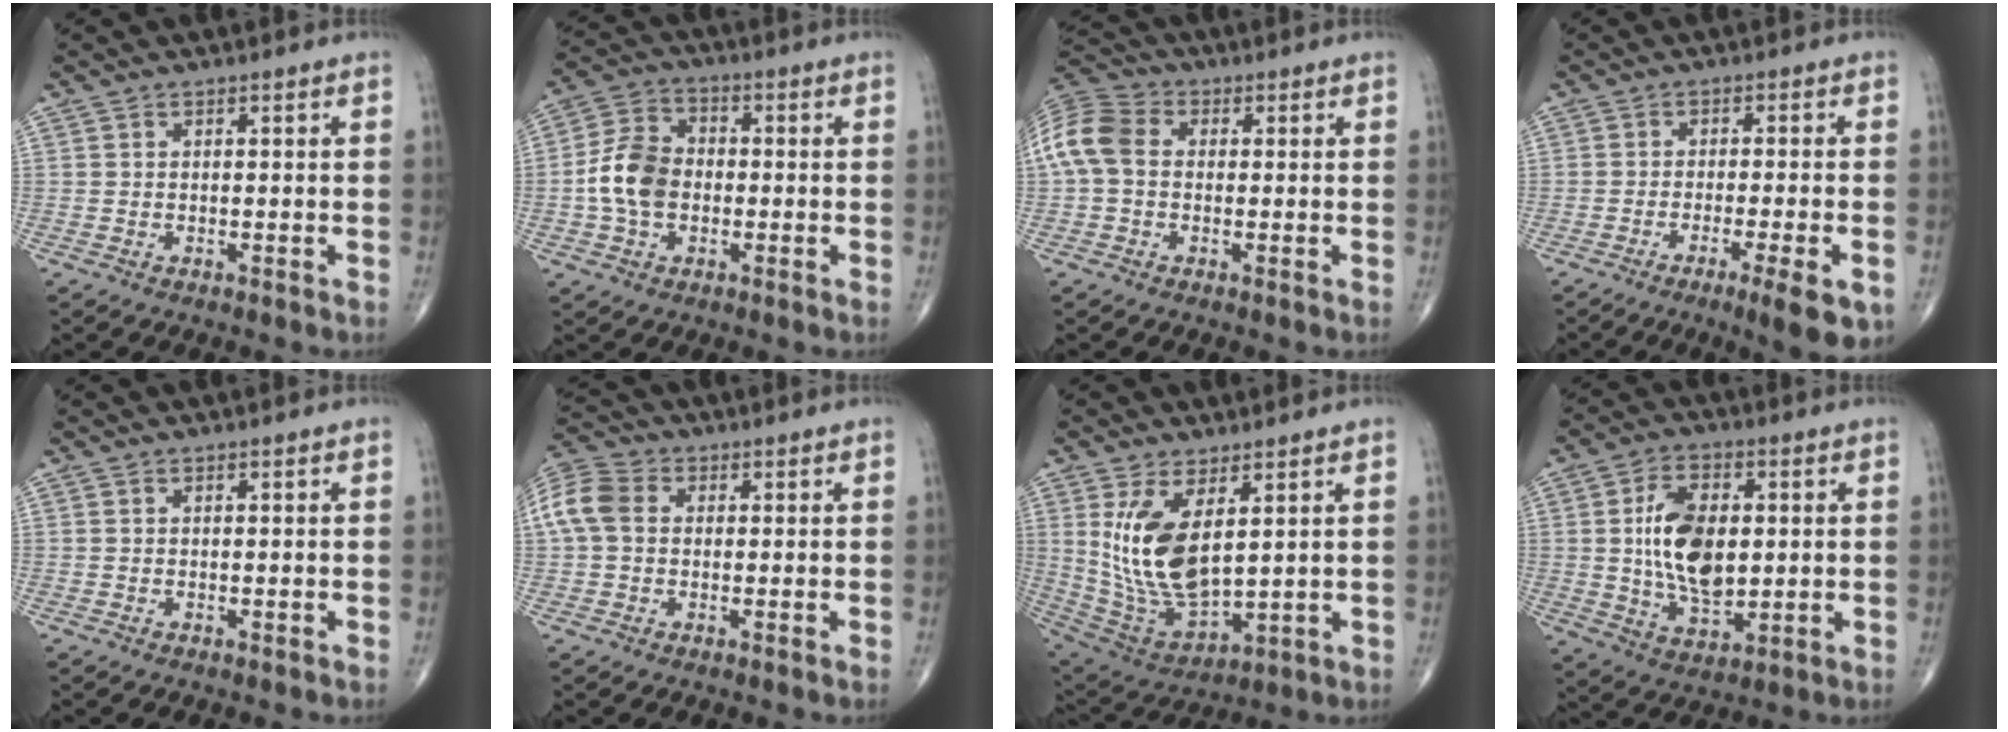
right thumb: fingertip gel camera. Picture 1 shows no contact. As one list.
[{"total": 9.6, "force": [-1.3, 6.9, 6.5], "torque": [-0.117, 0.024, -0.033]}, {"total": 9.7, "force": [0.4, 7.2, 6.5], "torque": [-0.137, 0.029, -0.003]}, {"total": 8.2, "force": [-4.1, 1.0, 7.0], "torque": [-0.098, -0.007, -0.060]}, {"total": 0.0}, {"total": 9.1, "force": [1.1, 6.9, 5.9], "torque": [-0.130, 0.027, 0.015]}, {"total": 14.6, "force": [3.8, 7.0, 12.2], "torque": [-0.230, -0.026, 0.097]}, {"total": 13.9, "force": [1.2, 8.0, 11.3], "torque": [-0.184, -0.008, 0.026]}]